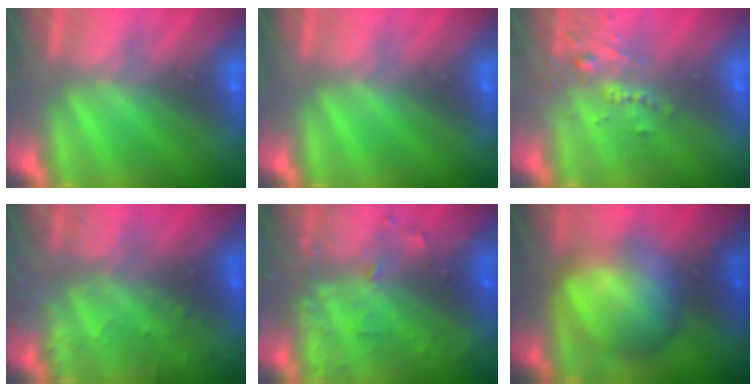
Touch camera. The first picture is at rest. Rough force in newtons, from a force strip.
{"total": 0.0}
{"total": 2.6}
{"total": 7.9}
{"total": 6.8}
{"total": 7.1}